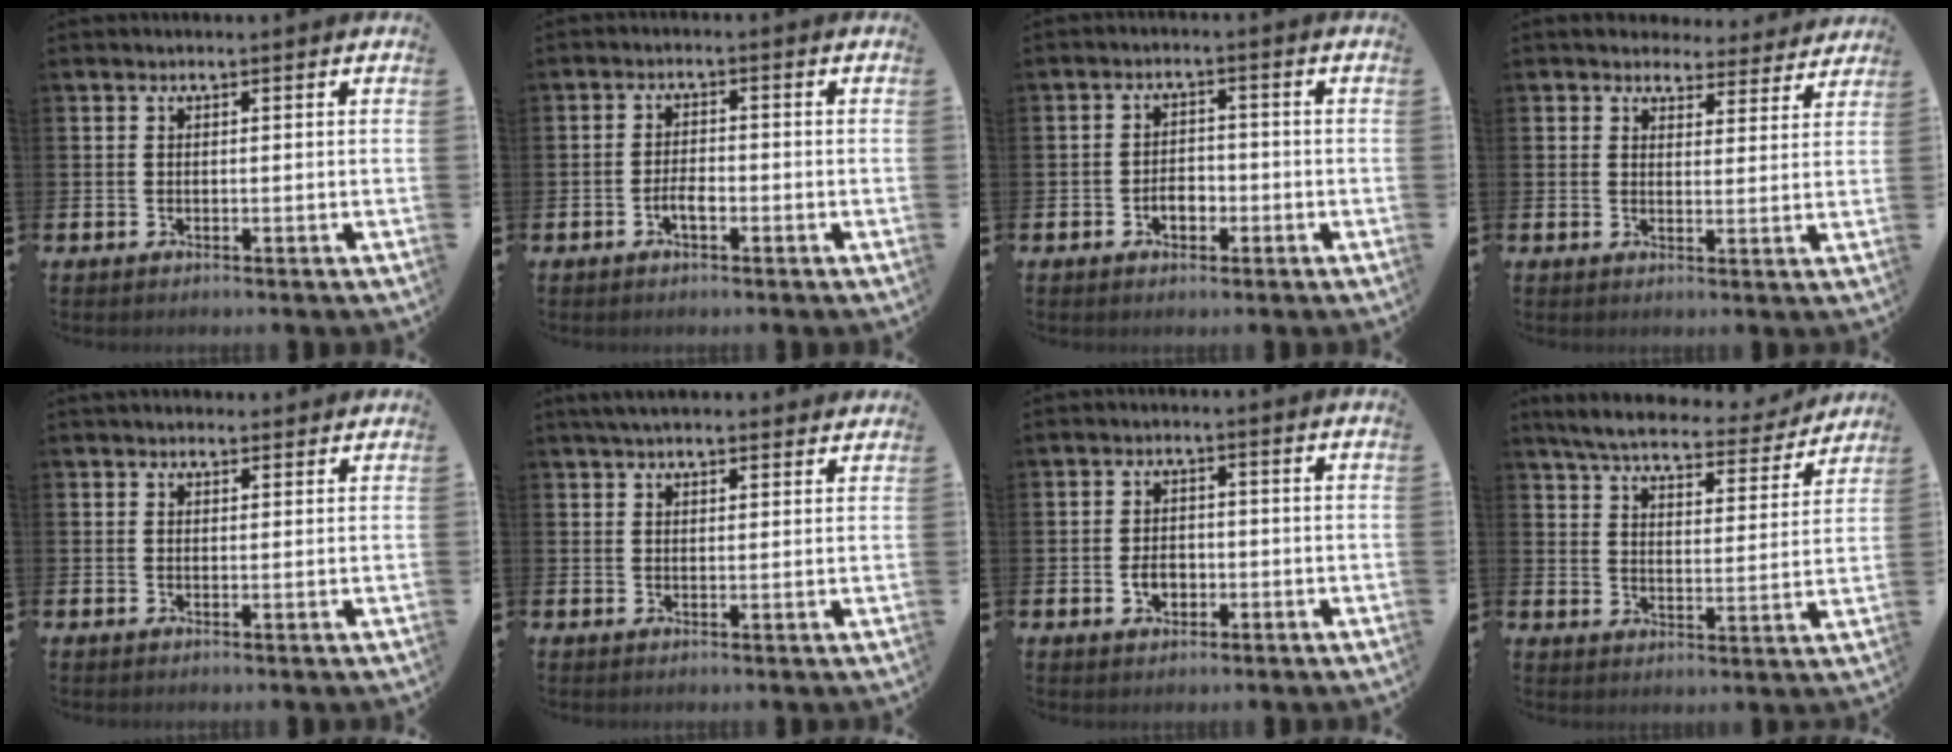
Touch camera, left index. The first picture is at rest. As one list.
[{"total": 2.2, "force": [-0.9, 1.0, 1.8], "torque": [-0.032, 0.003, -0.019]}, {"total": 2.8, "force": [-1.2, 1.8, 1.8], "torque": [-0.025, 0.000, -0.027]}, {"total": 4.2, "force": [3.8, 1.6, 0.3], "torque": [-0.013, -0.024, 0.067]}, {"total": 1.6, "force": [1.5, 0.6, 0.1], "torque": [0.003, 0.000, 0.026]}, {"total": 3.5, "force": [3.2, 0.8, 1.0], "torque": [-0.027, -0.005, 0.060]}, {"total": 2.9, "force": [-0.9, 2.1, 1.8], "torque": [-0.018, -0.006, -0.023]}, {"total": 6.3, "force": [5.8, 1.2, 2.3], "torque": [-0.067, -0.036, 0.097]}]